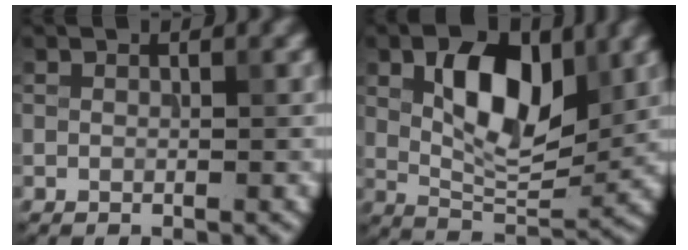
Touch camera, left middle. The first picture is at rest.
{"total": 8.1, "force": [2.3, 4.2, 6.5], "torque": [-0.104, -0.001, 0.037]}